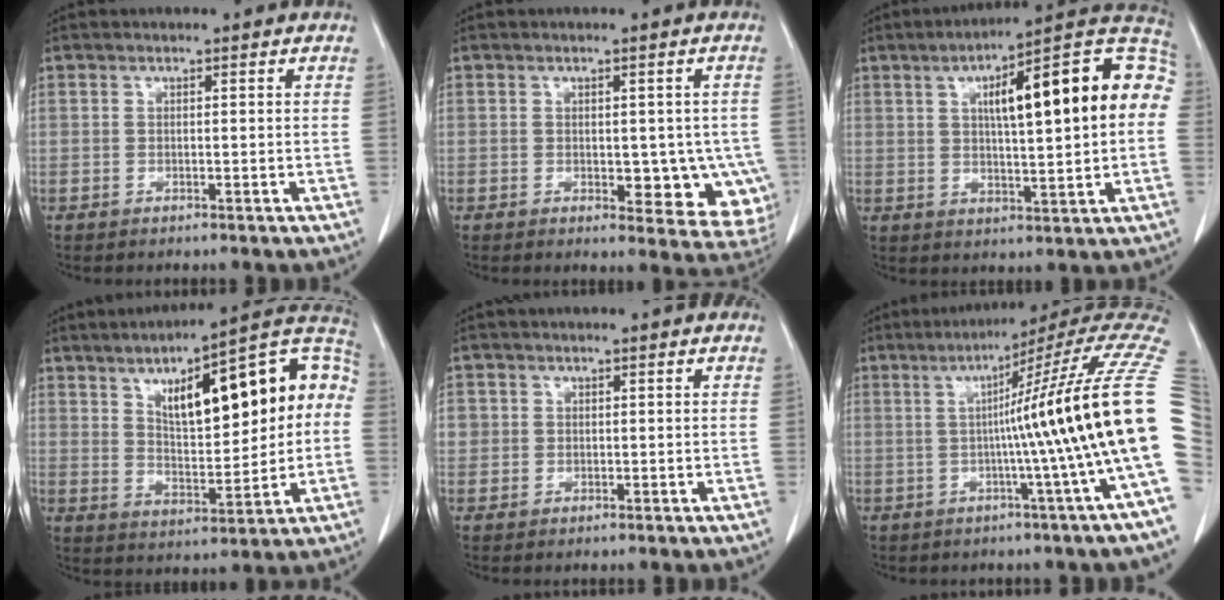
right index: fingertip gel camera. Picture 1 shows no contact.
{"total": 9.5, "force": [-2.1, 5.2, 7.7], "torque": [-0.071, -0.001, -0.018]}
{"total": 20.7, "force": [4.1, 4.2, 19.9], "torque": [-0.281, 0.049, 0.054]}
{"total": 20.8, "force": [4.7, 6.5, 19.2], "torque": [-0.281, 0.041, 0.072]}
{"total": 2.3, "force": [0.3, 2.2, 0.4], "torque": [0.002, 0.005, 0.008]}
{"total": 19.9, "force": [0.7, -4.0, 19.5], "torque": [-0.178, 0.015, -0.003]}